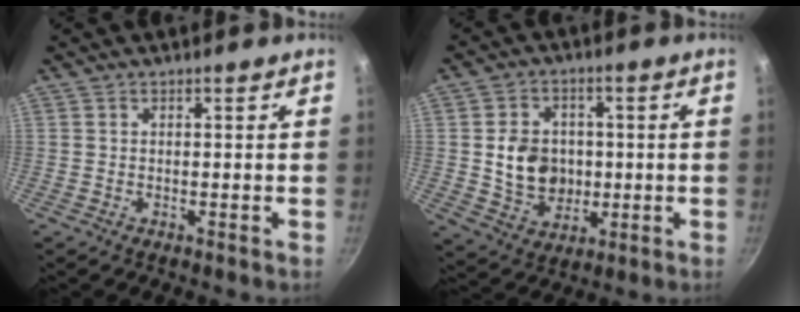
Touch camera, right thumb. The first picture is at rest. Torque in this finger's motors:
{"motor_torque": [-0.25, 0.56, 0.66, -0.32, 0.01]}